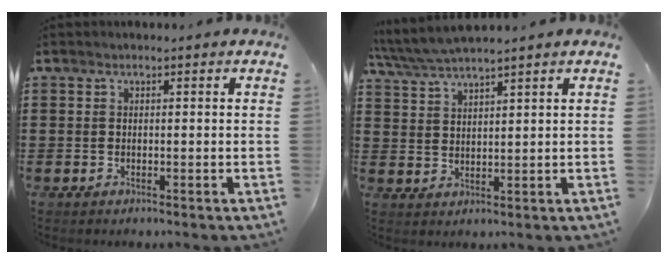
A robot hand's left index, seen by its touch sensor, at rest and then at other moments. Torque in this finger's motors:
{"motor_torque": [0.21, 0.21, 0.21, 0.09]}